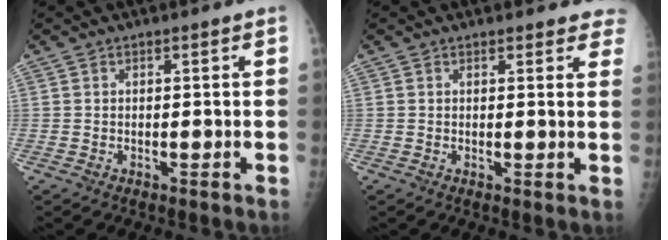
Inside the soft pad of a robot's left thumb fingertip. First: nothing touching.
{"total": 5.2, "force": [4.7, 2.0, 1.0], "torque": [0.032, -0.017, 0.033]}